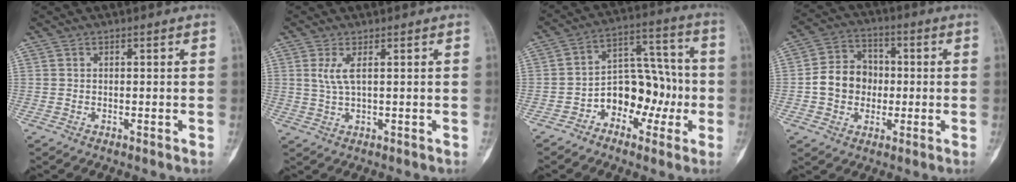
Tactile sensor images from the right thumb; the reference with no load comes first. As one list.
[{"total": 3.1, "force": [1.0, 0.6, 2.9], "torque": [-0.074, -0.002, 0.028]}, {"total": 12.0, "force": [-3.9, 8.4, 7.6], "torque": [-0.073, 0.061, -0.068]}, {"total": 10.0, "force": [-0.9, 8.5, 5.1], "torque": [-0.059, 0.026, -0.024]}]